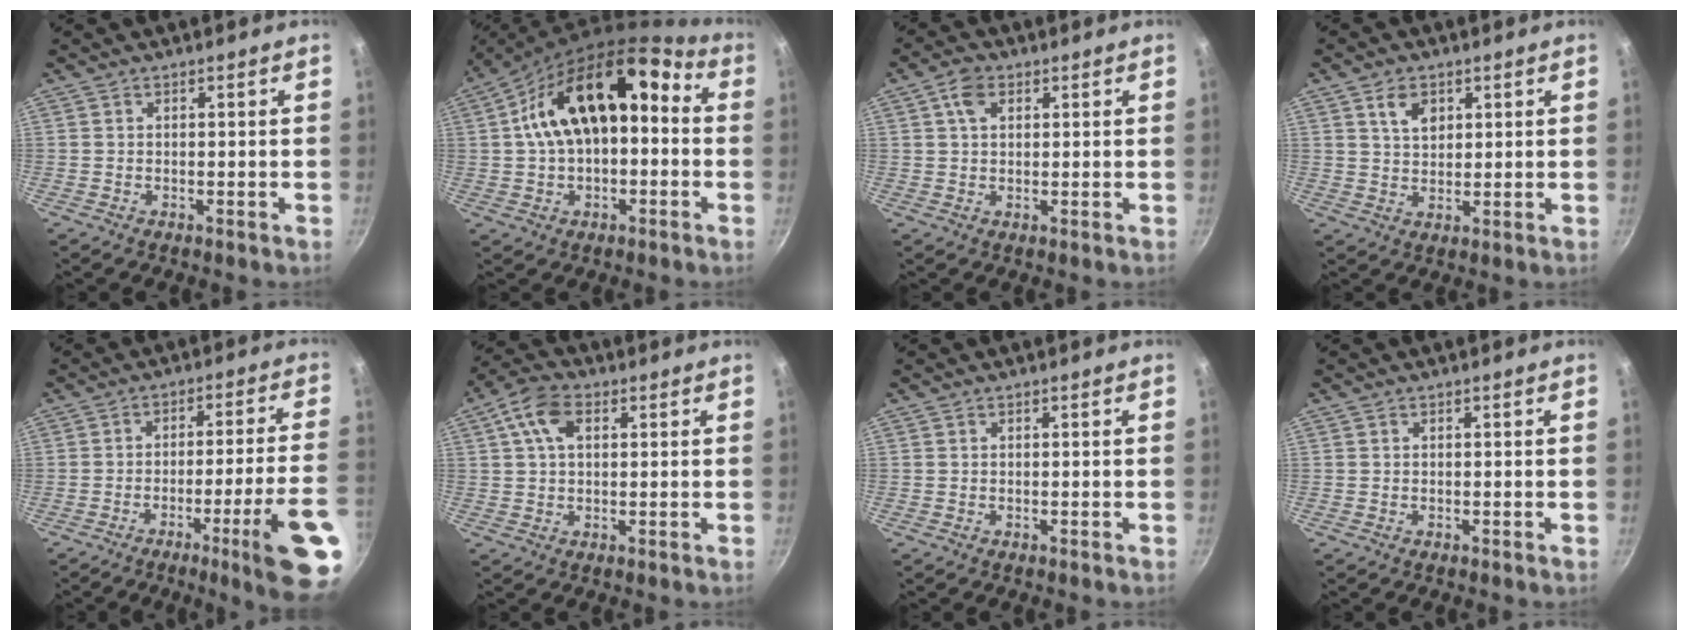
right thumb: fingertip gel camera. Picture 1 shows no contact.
{"total": 16.8, "force": [1.4, 10.0, 13.5], "torque": [-0.193, 0.056, 0.012]}
{"total": 4.2, "force": [1.8, 2.8, 2.6], "torque": [-0.039, -0.002, 0.027]}
{"total": 5.1, "force": [2.4, 3.4, 2.9], "torque": [-0.033, -0.012, 0.044]}
{"total": 16.1, "force": [-7.5, 0.6, 14.2], "torque": [-0.188, 0.037, -0.101]}
{"total": 7.4, "force": [2.5, 4.6, 5.3], "torque": [-0.094, 0.011, 0.037]}
{"total": 0.0}
{"total": 0.0}